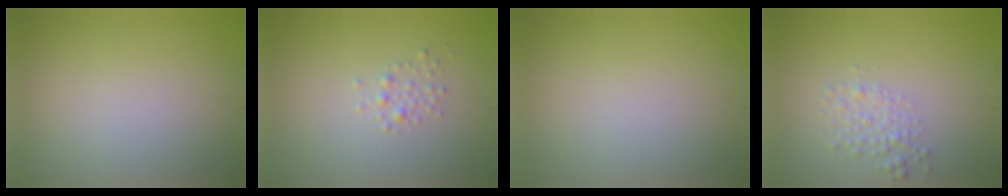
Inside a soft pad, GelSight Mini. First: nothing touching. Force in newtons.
{"total": 1.2, "press": 1.2, "slide": 0.1}
{"total": 0.0}
{"total": 2.0, "press": 2.0, "slide": 0.1}